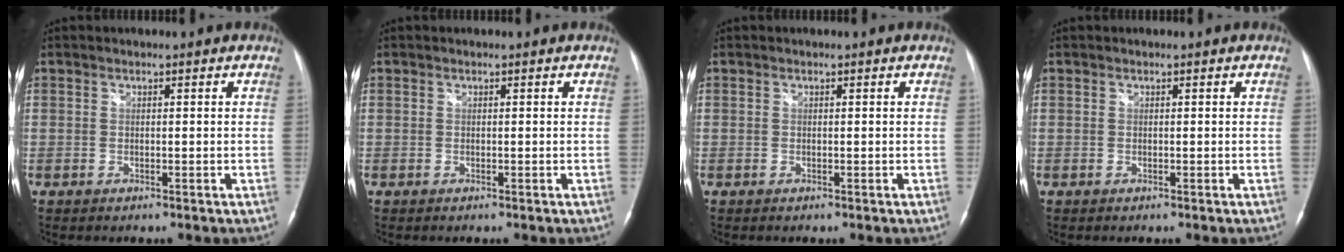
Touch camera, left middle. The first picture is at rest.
{"total": 0.0}
{"total": 0.0}
{"total": 0.0}